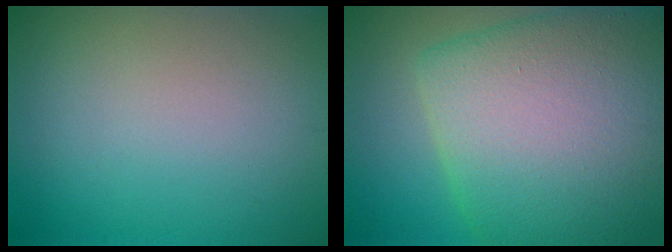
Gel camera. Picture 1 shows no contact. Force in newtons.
{"total": 13.3, "press": 13.2, "slide": 0.7}